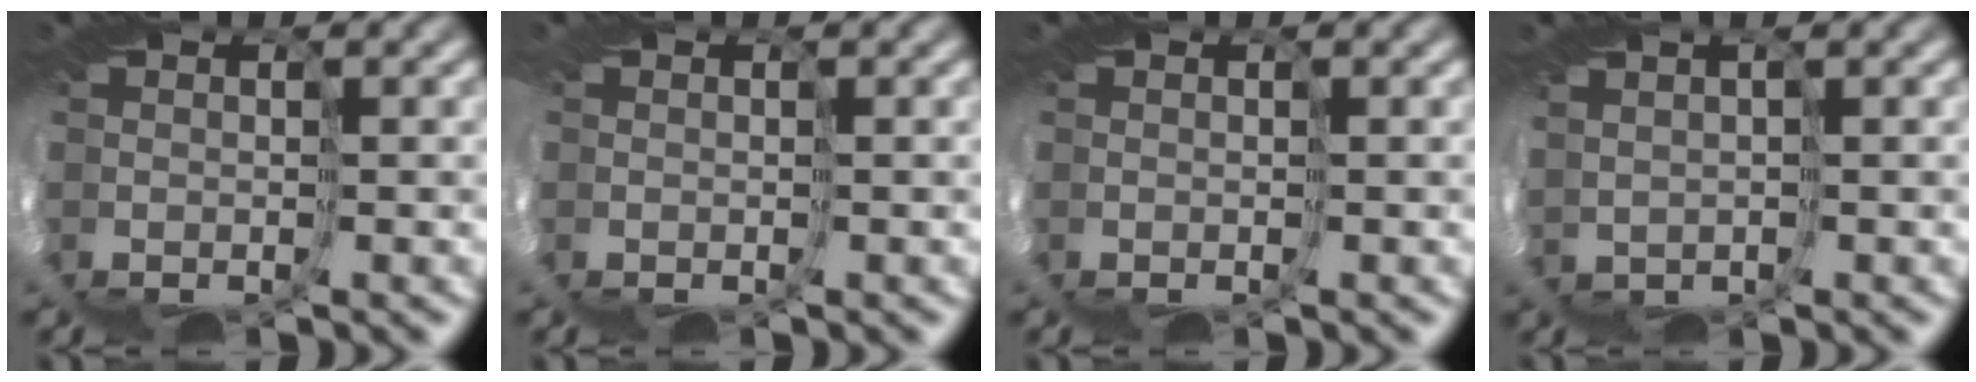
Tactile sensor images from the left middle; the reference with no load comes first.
{"total": 1.3, "force": [-0.3, 1.0, 0.8], "torque": [-0.011, 0.005, -0.006]}
{"total": 0.0}
{"total": 2.4, "force": [1.3, -1.0, -1.8], "torque": [0.034, -0.004, 0.035]}